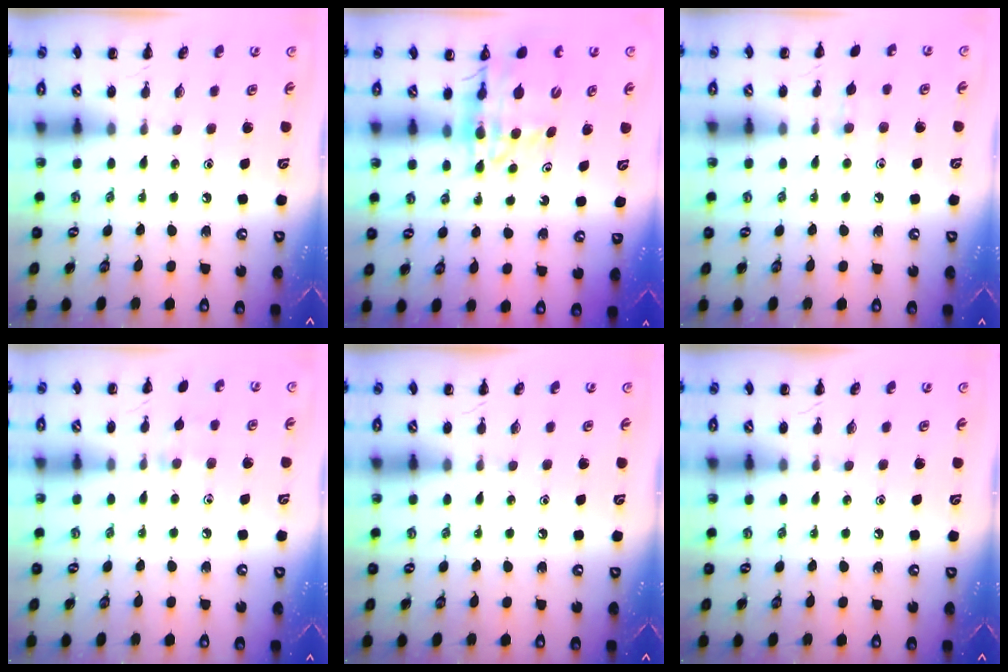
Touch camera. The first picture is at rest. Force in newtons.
{"total": 13.5, "press": 12.9, "slide": 4.2}
{"total": 5.7, "press": 5.6, "slide": 1.4}
{"total": 5.5, "press": 5.1, "slide": 2.0}
{"total": 0.0}
{"total": 0.0}